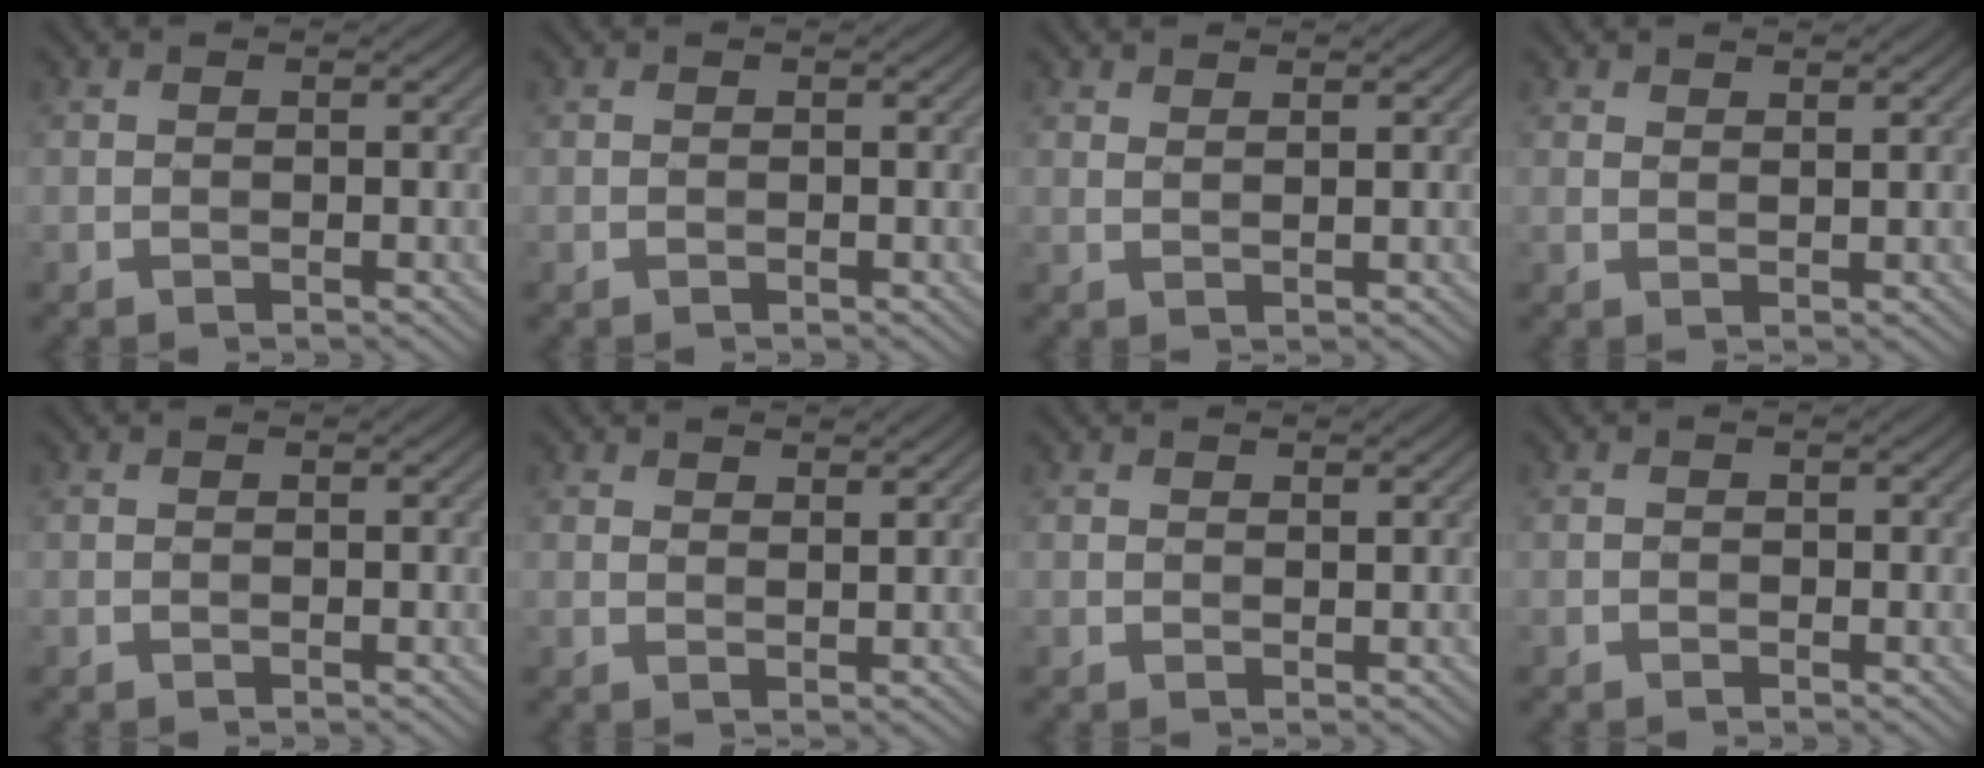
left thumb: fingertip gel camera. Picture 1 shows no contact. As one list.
[{"total": 0.0}, {"total": 1.8, "force": [1.5, 0.3, 1.0], "torque": [-0.013, -0.001, 0.028]}, {"total": 2.2, "force": [1.7, 0.6, 1.1], "torque": [-0.013, -0.001, 0.034]}, {"total": 0.0}, {"total": 2.5, "force": [2.0, 0.8, 1.3], "torque": [-0.018, -0.002, 0.038]}, {"total": 1.2, "force": [0.9, 0.5, 0.6], "torque": [-0.007, 0.001, 0.020]}, {"total": 0.5, "force": [-0.5, 0.2, 0.0], "torque": [0.003, 0.000, -0.010]}]